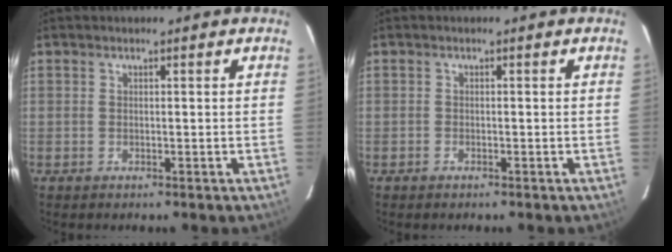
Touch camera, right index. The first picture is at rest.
{"total": 0.6, "force": [-0.5, 0.4, 0.0], "torque": [-0.003, 0.000, -0.009]}